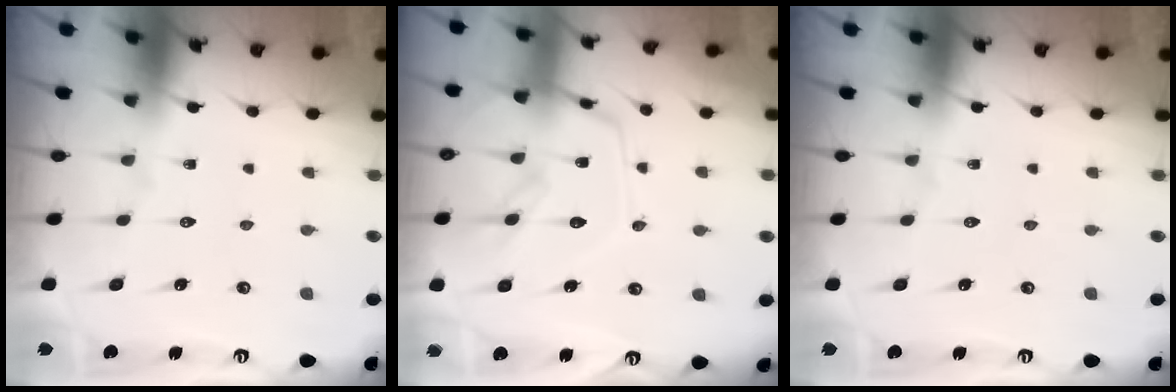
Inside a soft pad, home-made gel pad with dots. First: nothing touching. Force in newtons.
{"total": 13.0, "press": 13.0, "slide": 1.2}
{"total": 0.0}